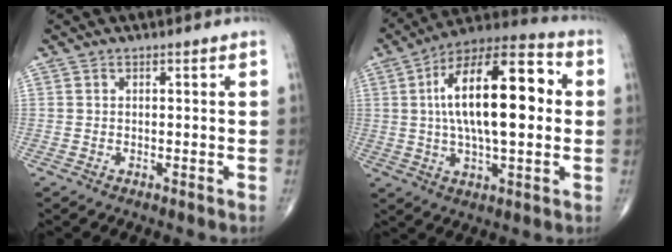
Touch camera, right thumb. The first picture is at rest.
{"total": 21.2, "force": [2.6, 8.5, 19.2], "torque": [-0.311, 0.025, 0.035]}